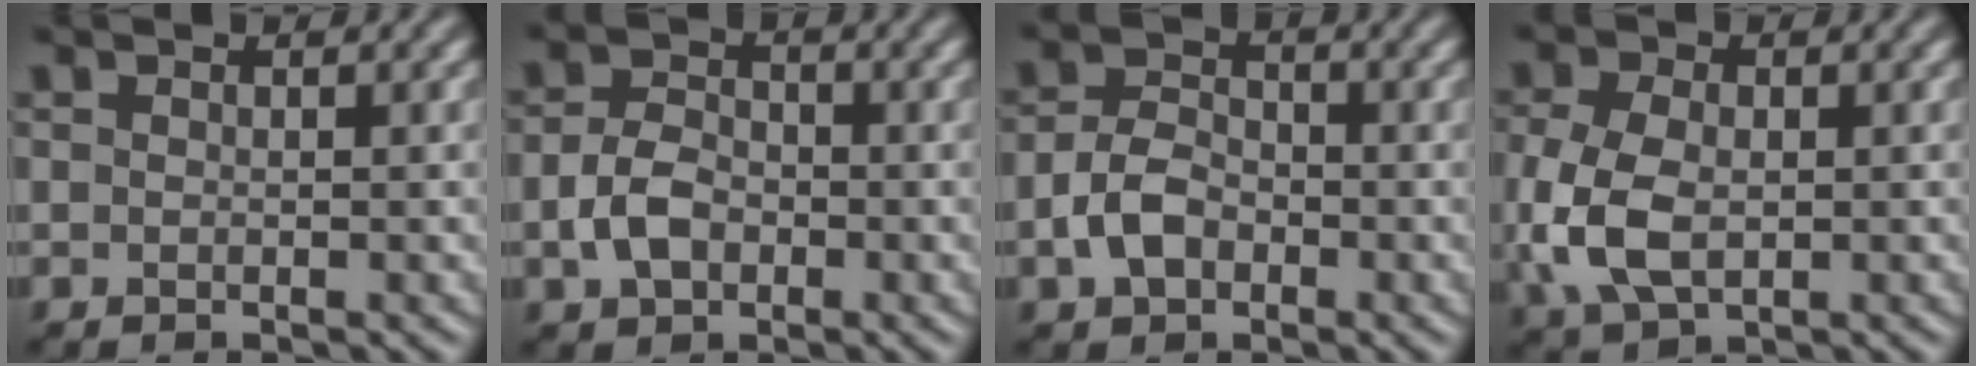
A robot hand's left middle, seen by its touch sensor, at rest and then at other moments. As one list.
[{"total": 3.4, "force": [-0.9, 2.5, 2.2], "torque": [-0.044, 0.003, -0.023]}, {"total": 3.5, "force": [-1.2, 2.5, 2.2], "torque": [-0.044, 0.005, -0.029]}, {"total": 6.0, "force": [-0.6, 4.0, 4.4], "torque": [-0.116, -0.007, -0.012]}]